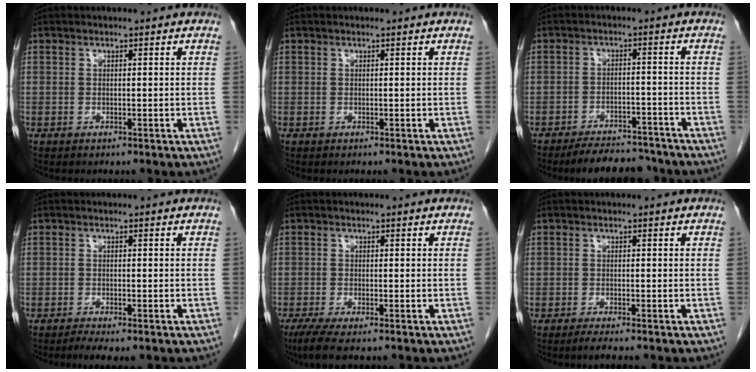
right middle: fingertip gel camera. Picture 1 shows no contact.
{"total": 0.0}
{"total": 8.6, "force": [-7.9, 2.7, 2.2], "torque": [-0.023, 0.003, -0.112]}
{"total": 2.4, "force": [-1.8, 0.2, 1.6], "torque": [-0.028, -0.008, -0.029]}
{"total": 4.1, "force": [-2.8, 0.5, 2.9], "torque": [-0.056, -0.012, -0.051]}
{"total": 1.6, "force": [-1.3, -0.3, 0.9], "torque": [-0.024, -0.006, -0.024]}